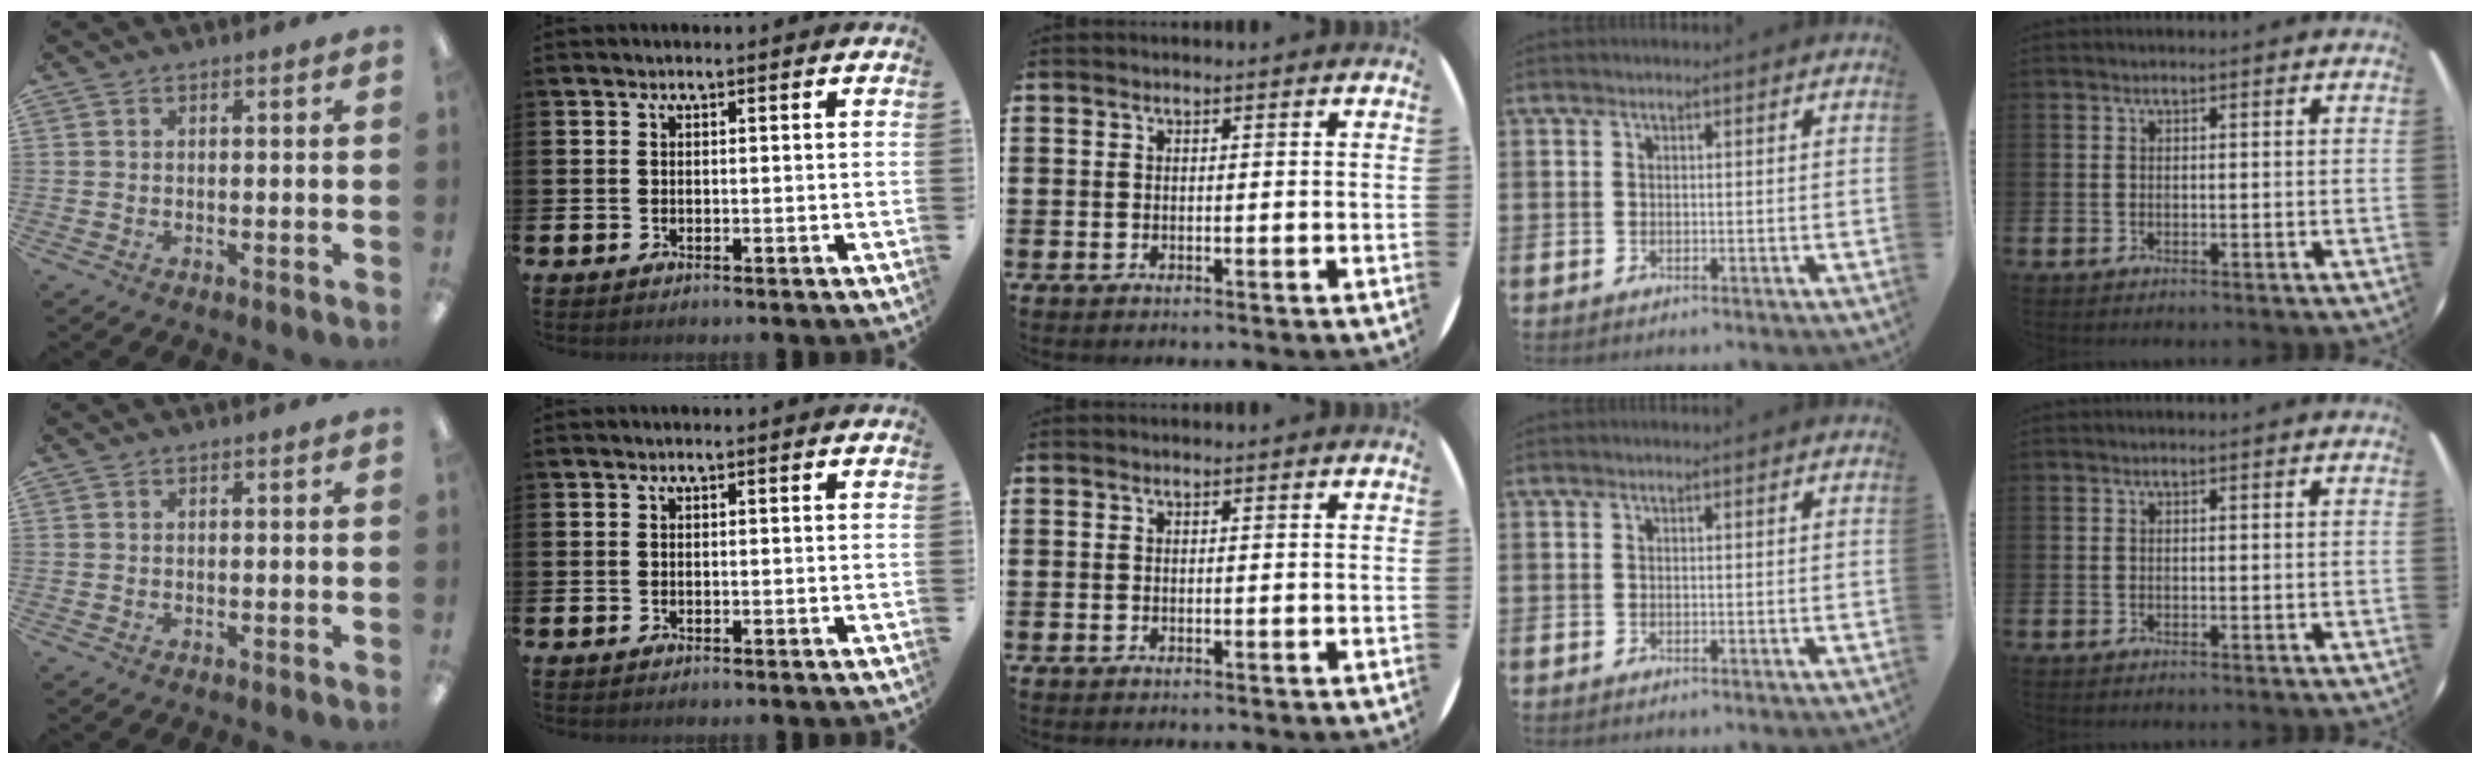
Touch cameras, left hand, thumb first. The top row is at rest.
{}